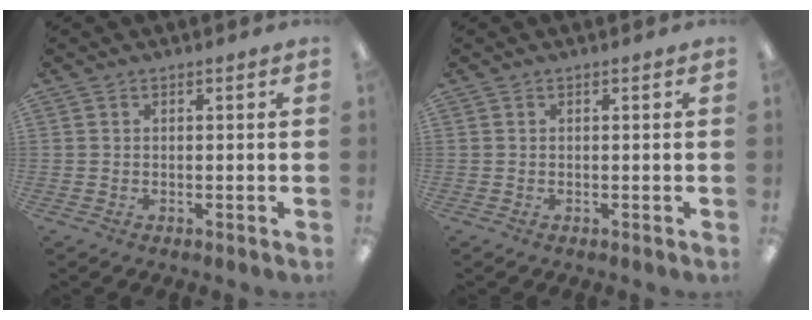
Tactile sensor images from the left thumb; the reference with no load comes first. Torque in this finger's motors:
{"motor_torque": [0.00, 0.00, 0.01, 0.00, 0.00]}